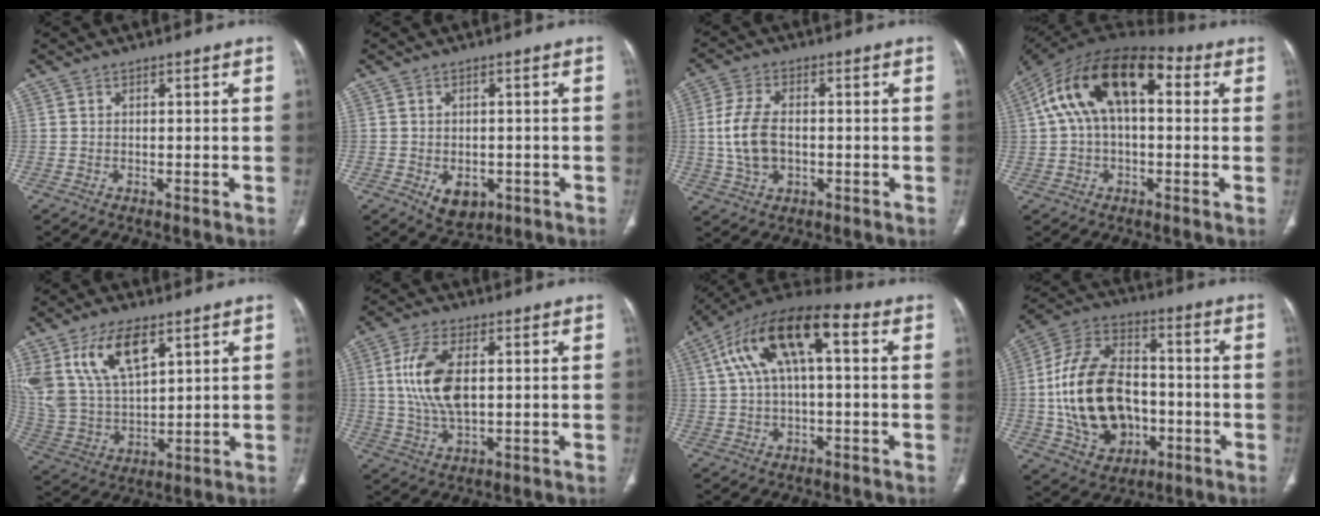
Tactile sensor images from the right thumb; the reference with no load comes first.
{"total": 5.4, "force": [-1.8, 3.7, 3.5], "torque": [-0.040, 0.005, -0.011]}
{"total": 9.1, "force": [-0.5, 5.5, 7.2], "torque": [-0.151, 0.007, -0.008]}
{"total": 18.3, "force": [4.1, 9.9, 14.9], "torque": [-0.257, 0.048, 0.057]}
{"total": 16.3, "force": [8.3, 8.2, 11.4], "torque": [-0.213, -0.025, 0.172]}
{"total": 11.7, "force": [1.8, 5.7, 10.0], "torque": [-0.211, -0.002, 0.038]}
{"total": 16.3, "force": [4.2, 6.9, 14.2], "torque": [-0.255, 0.043, 0.066]}
{"total": 22.2, "force": [-2.9, 15.3, 15.9], "torque": [-0.274, 0.024, -0.038]}